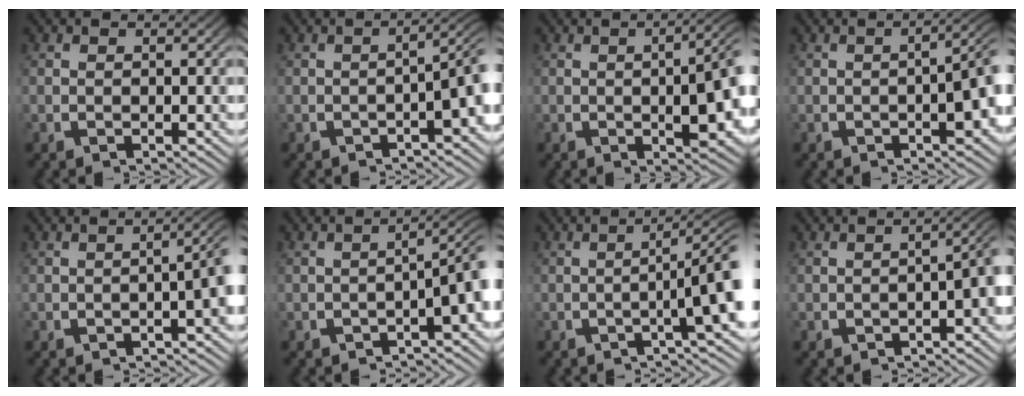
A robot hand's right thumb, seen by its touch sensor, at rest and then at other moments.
{"total": 4.7, "force": [-0.9, 1.9, 4.2], "torque": [-0.051, 0.002, -0.014]}
{"total": 7.2, "force": [0.4, 3.2, 6.4], "torque": [-0.071, 0.004, 0.002]}
{"total": 5.2, "force": [0.0, 2.2, 4.7], "torque": [-0.048, 0.009, -0.004]}
{"total": 4.8, "force": [-0.2, 1.8, 4.4], "torque": [-0.045, 0.013, -0.009]}
{"total": 5.0, "force": [-1.4, 1.8, 4.5], "torque": [-0.061, 0.000, -0.018]}
{"total": 4.5, "force": [-0.6, 0.7, 4.4], "torque": [-0.070, 0.003, -0.011]}
{"total": 4.8, "force": [-0.5, 2.3, 4.2], "torque": [-0.043, 0.013, -0.012]}